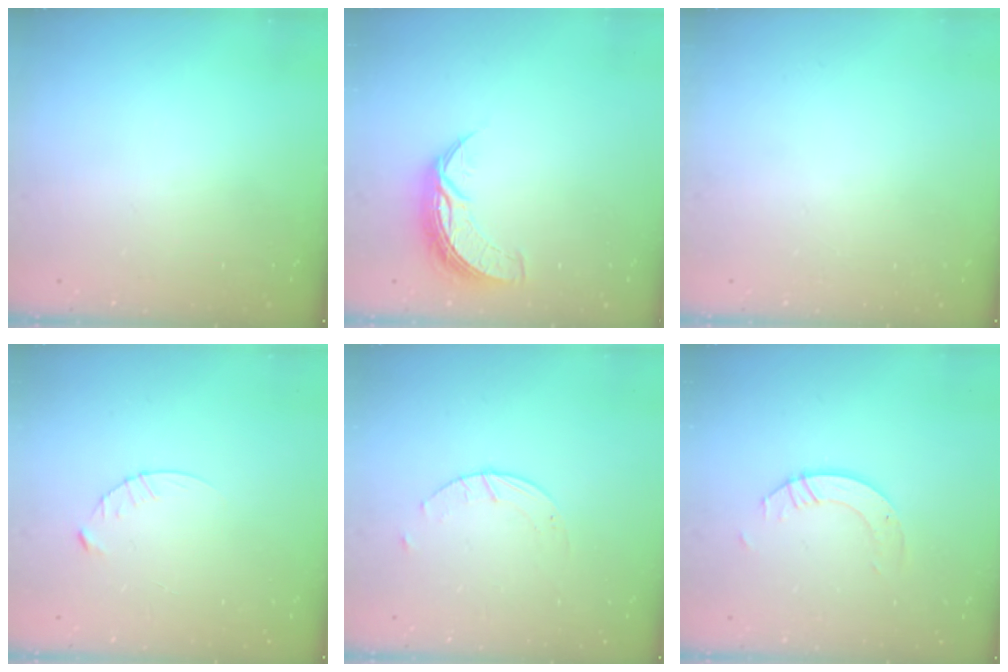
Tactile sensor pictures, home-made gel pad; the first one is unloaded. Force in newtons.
{"total": 8.2, "press": 8.2, "slide": 0.7}
{"total": 0.0}
{"total": 3.6, "press": 3.6, "slide": 0.5}
{"total": 2.0, "press": 2.0, "slide": 0.3}
{"total": 3.9, "press": 3.9, "slide": 0.3}